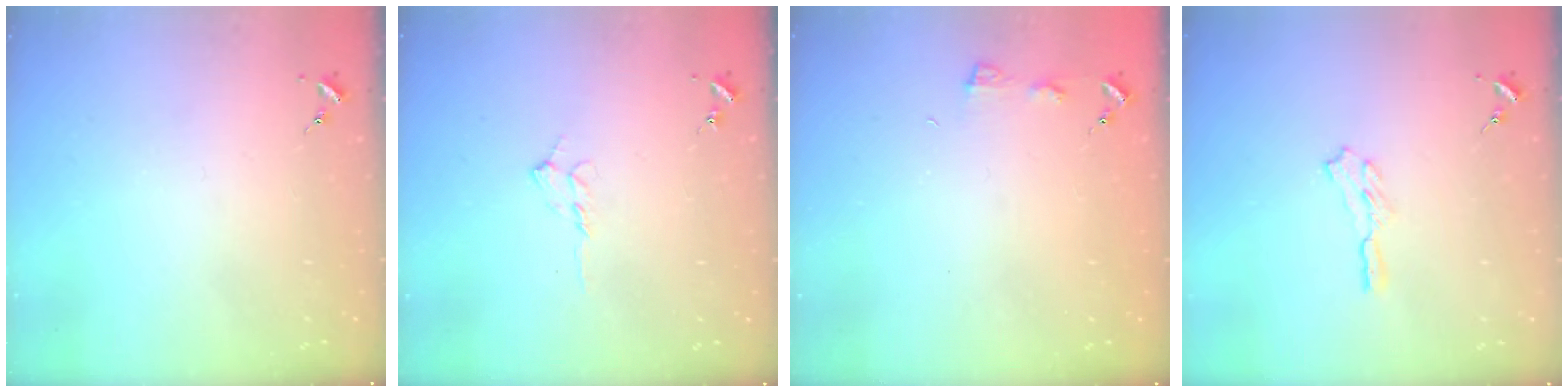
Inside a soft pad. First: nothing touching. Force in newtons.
{"total": 7.3, "press": 7.2, "slide": 0.8}
{"total": 3.6, "press": 3.6, "slide": 0.4}
{"total": 3.9, "press": 3.9, "slide": 0.4}